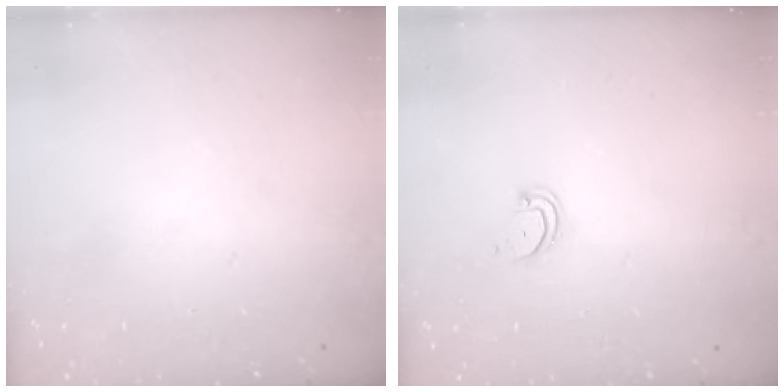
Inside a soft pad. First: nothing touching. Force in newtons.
{"total": 3.0, "press": 3.0, "slide": 0.3}